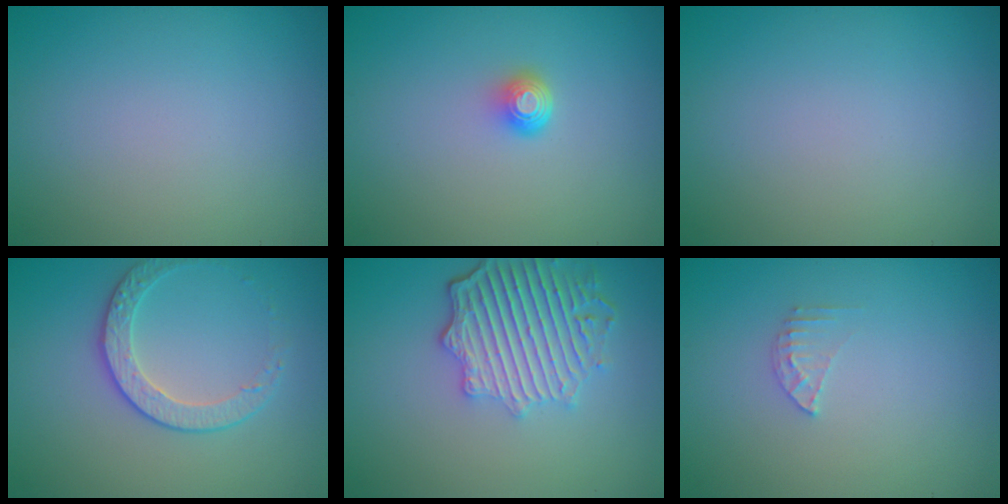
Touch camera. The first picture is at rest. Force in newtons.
{"total": 1.6, "press": 1.1, "slide": 1.1}
{"total": 0.0}
{"total": 2.4, "press": 1.9, "slide": 1.5}
{"total": 5.8, "press": 4.6, "slide": 3.6}
{"total": 1.3, "press": 1.3, "slide": 0.1}